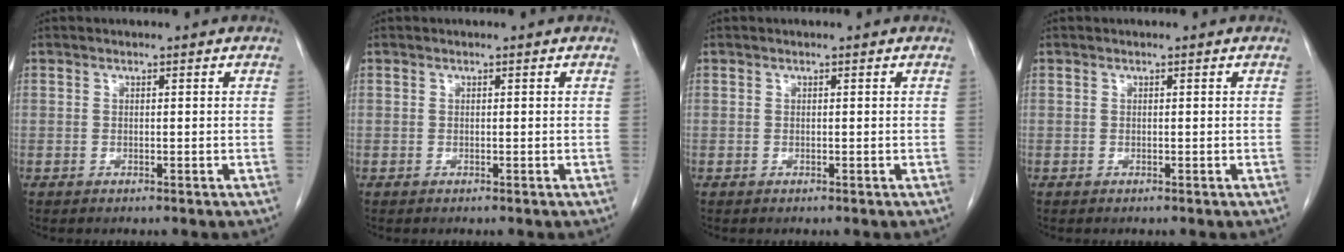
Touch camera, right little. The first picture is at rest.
{"total": 0.0}
{"total": 0.0}
{"total": 0.0}